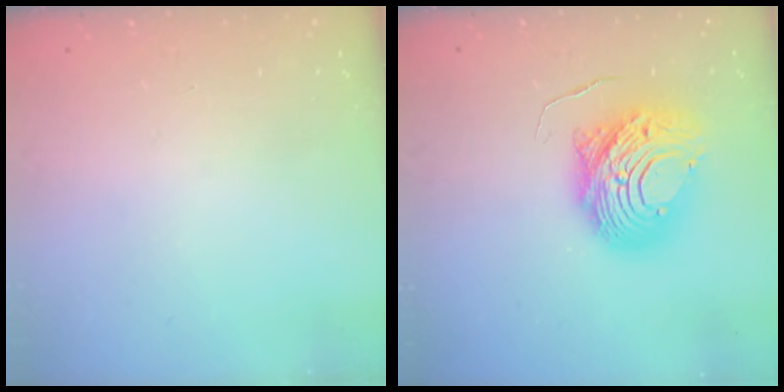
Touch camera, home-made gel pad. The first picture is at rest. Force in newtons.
{"total": 12.6, "press": 12.6, "slide": 1.3}